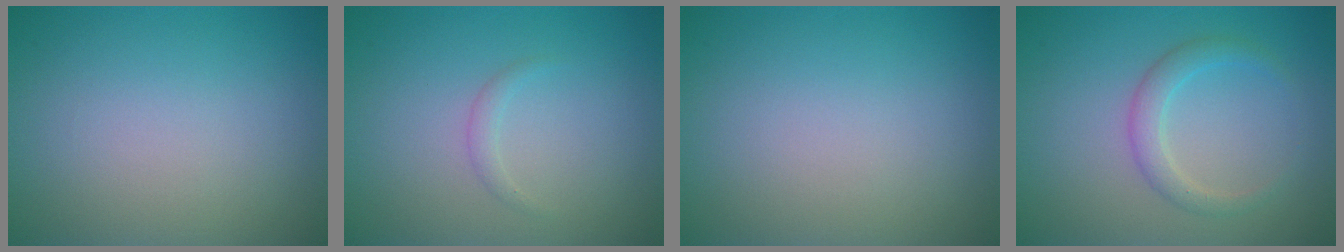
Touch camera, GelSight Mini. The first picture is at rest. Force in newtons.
{"total": 0.8, "press": 0.8, "slide": 0.0}
{"total": 0.0}
{"total": 2.2, "press": 2.2, "slide": 0.0}